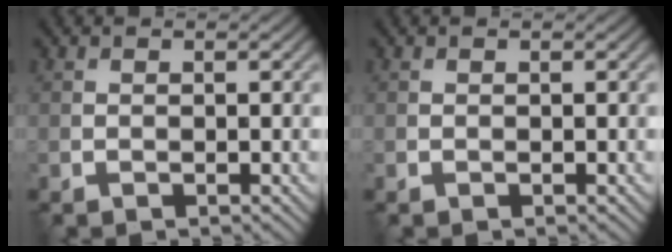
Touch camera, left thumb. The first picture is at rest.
{"total": 0.0}